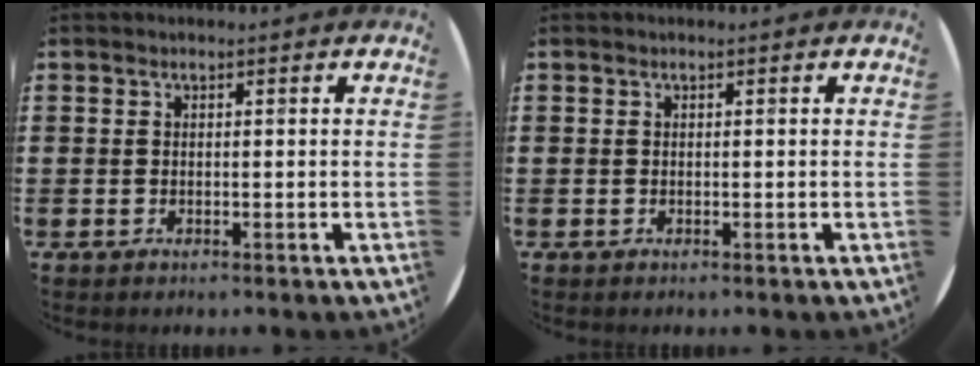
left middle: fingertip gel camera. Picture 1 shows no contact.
{"total": 0.0}